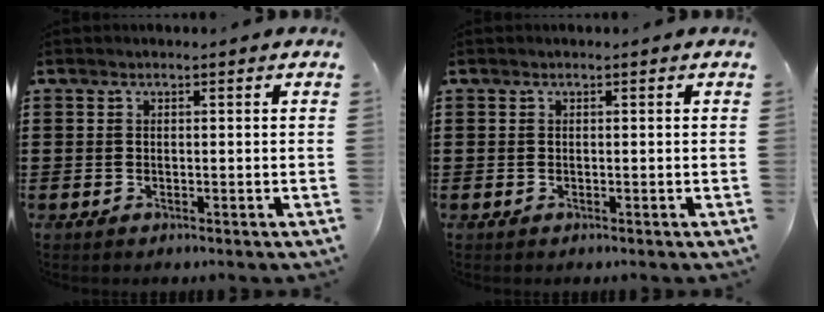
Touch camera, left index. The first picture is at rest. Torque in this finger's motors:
{"motor_torque": [0.00, 0.00, 0.00, 0.00]}